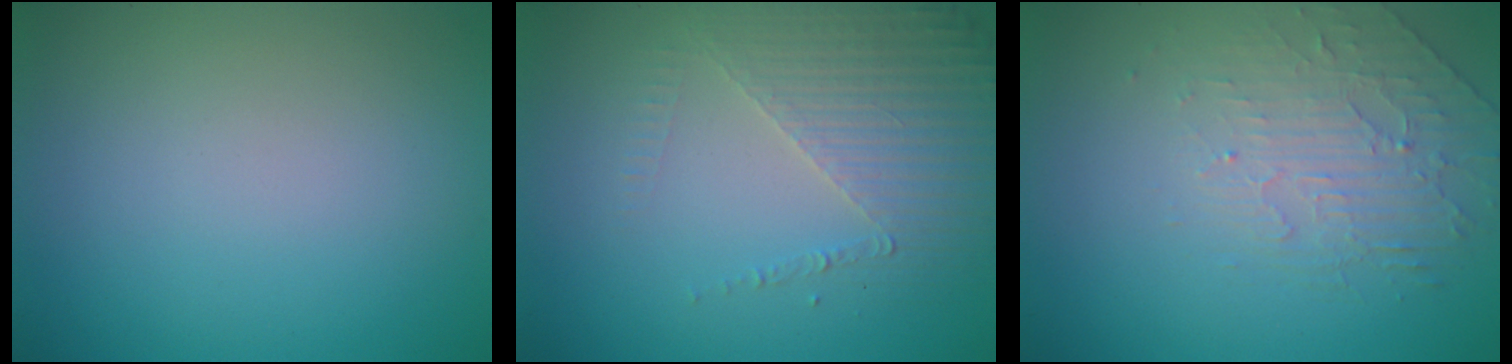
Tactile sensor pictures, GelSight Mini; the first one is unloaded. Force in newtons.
{"total": 4.9, "press": 3.2, "slide": 3.7}
{"total": 2.2, "press": 1.5, "slide": 1.7}